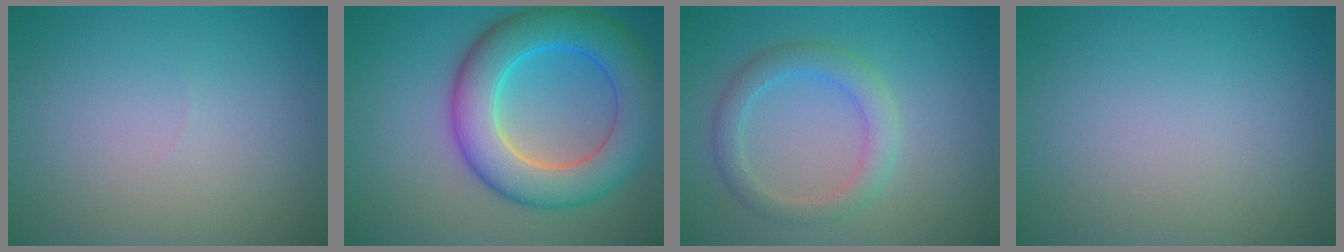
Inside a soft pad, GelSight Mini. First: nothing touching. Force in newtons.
{"total": 8.8, "press": 8.8, "slide": 0.2}
{"total": 3.0, "press": 3.0, "slide": 0.1}
{"total": 0.0}